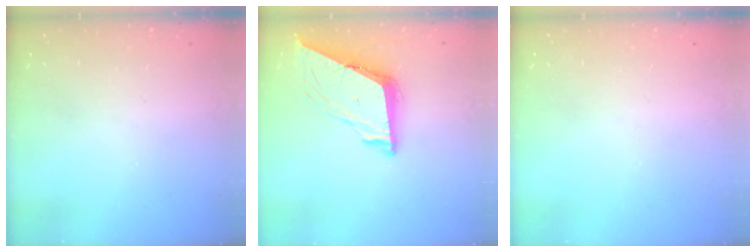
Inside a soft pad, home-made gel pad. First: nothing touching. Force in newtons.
{"total": 8.4, "press": 8.4, "slide": 0.6}
{"total": 0.0}